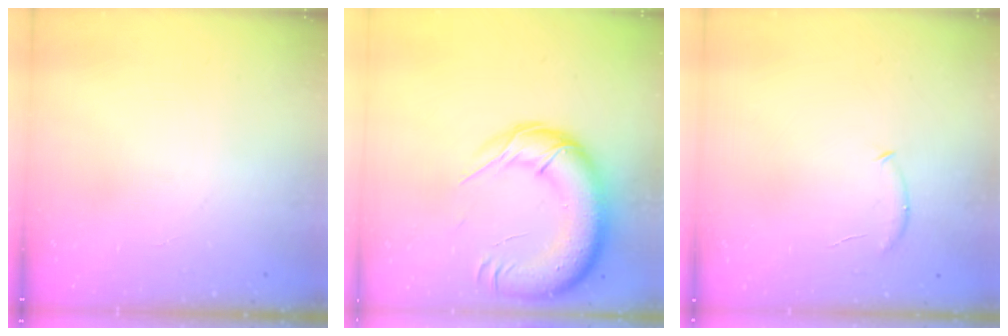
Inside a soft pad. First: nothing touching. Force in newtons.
{"total": 22.3, "press": 21.7, "slide": 5.0}
{"total": 5.8, "press": 5.7, "slide": 1.2}